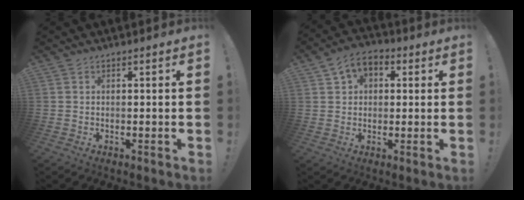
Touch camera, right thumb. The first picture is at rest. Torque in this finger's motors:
{"motor_torque": [0.28, -0.09, 0.07, 0.38, 0.00]}